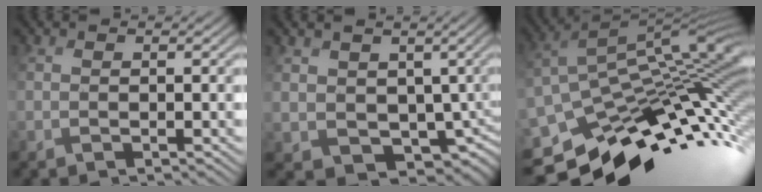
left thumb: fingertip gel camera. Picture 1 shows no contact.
{"total": 5.0, "force": [0.5, 4.7, 1.7], "torque": [-0.054, -0.039, 0.027]}
{"total": 10.8, "force": [-6.0, 5.1, 7.3], "torque": [-0.160, -0.006, -0.100]}